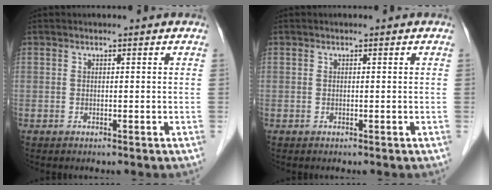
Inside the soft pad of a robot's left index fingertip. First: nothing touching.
{"total": 0.0}